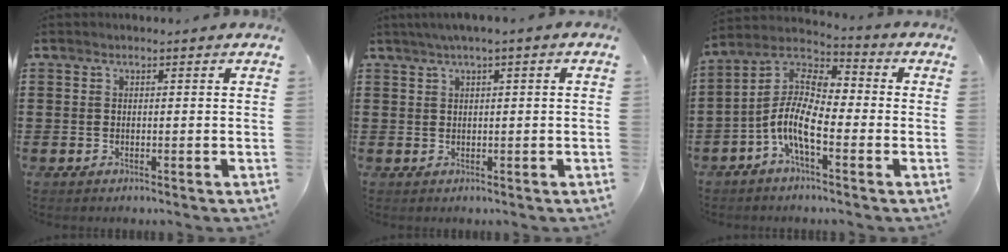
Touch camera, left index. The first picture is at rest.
{"total": 1.6, "force": [0.2, 0.1, 1.5], "torque": [-0.027, -0.001, 0.004]}
{"total": 9.8, "force": [-3.5, 3.3, 8.5], "torque": [-0.209, -0.024, -0.083]}